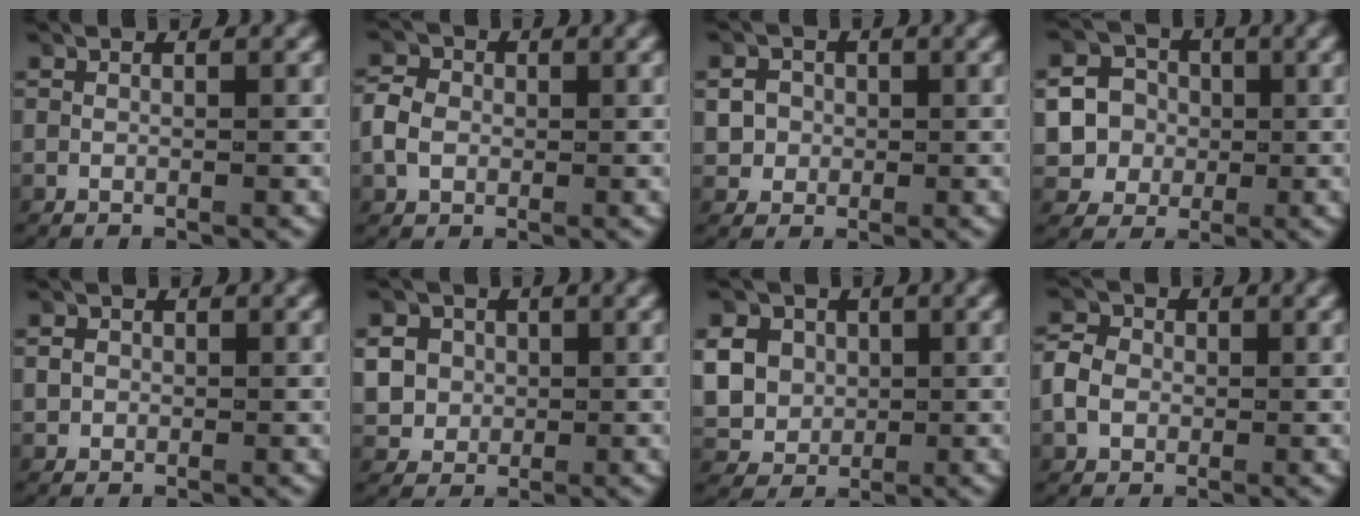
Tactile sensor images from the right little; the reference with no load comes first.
{"total": 2.7, "force": [-0.1, 2.4, 1.3], "torque": [-0.031, 0.005, -0.004]}
{"total": 3.9, "force": [0.3, 3.6, 1.5], "torque": [-0.034, -0.004, 0.005]}
{"total": 9.9, "force": [-0.8, 9.4, 2.9], "torque": [-0.095, -0.023, -0.022]}
{"total": 1.1, "force": [0.1, 1.0, 0.4], "torque": [-0.013, 0.001, 0.004]}
{"total": 5.5, "force": [0.4, 5.1, 2.1], "torque": [-0.053, -0.010, 0.009]}
{"total": 7.9, "force": [0.3, 7.3, 3.0], "torque": [-0.082, -0.017, 0.006]}
{"total": 2.9, "force": [-0.2, 2.5, 1.3], "torque": [-0.030, 0.006, -0.006]}